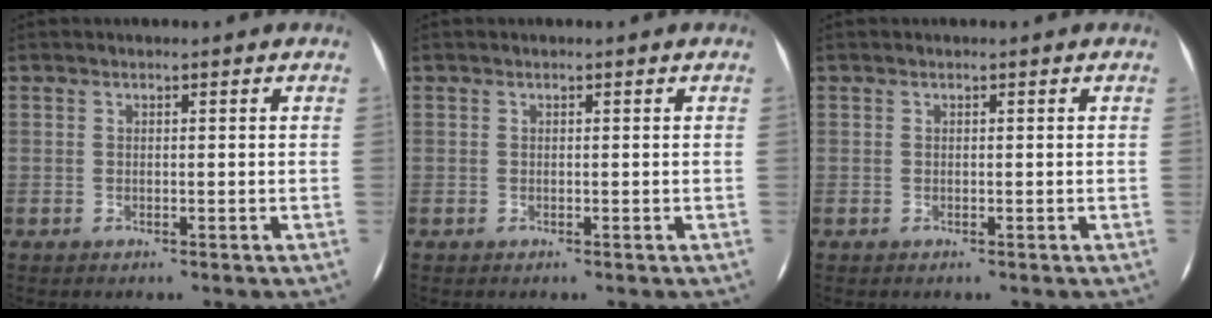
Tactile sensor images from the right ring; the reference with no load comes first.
{"total": 0.0}
{"total": 0.0}